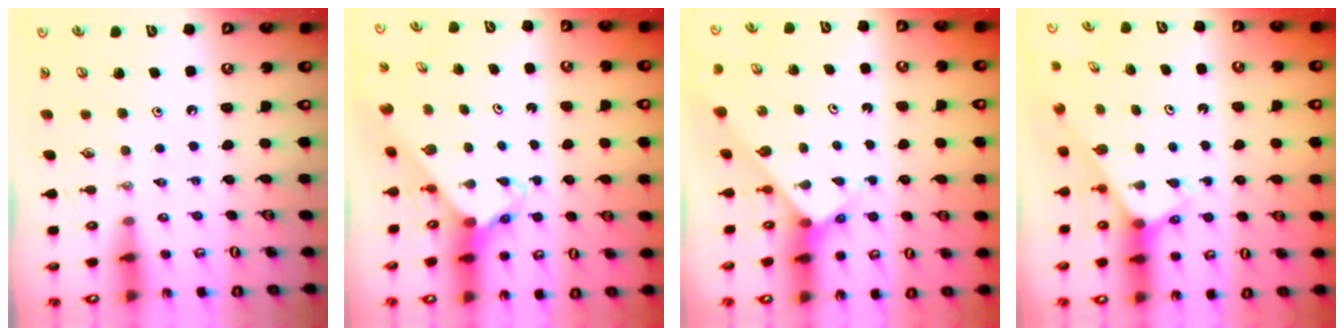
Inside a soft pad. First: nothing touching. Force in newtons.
{"total": 2.6, "press": 2.6, "slide": 0.2}
{"total": 2.9, "press": 2.9, "slide": 0.1}
{"total": 2.8, "press": 2.8, "slide": 0.2}